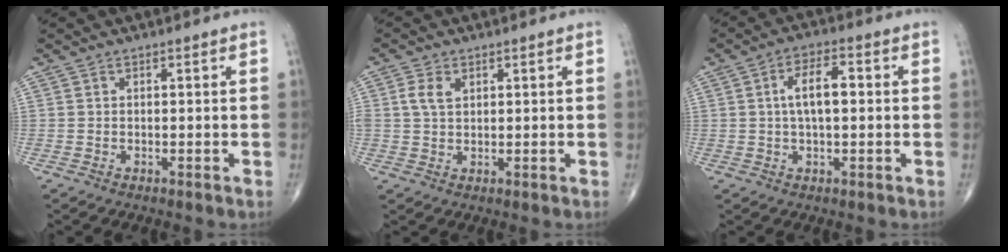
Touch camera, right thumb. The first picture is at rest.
{"total": 3.7, "force": [1.3, 2.3, 2.5], "torque": [-0.048, 0.003, 0.027]}
{"total": 6.9, "force": [0.7, 3.0, 6.2], "torque": [-0.105, 0.014, 0.006]}